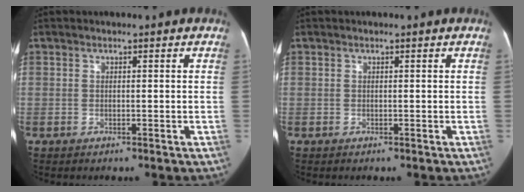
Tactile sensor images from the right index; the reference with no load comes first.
{"total": 0.0}